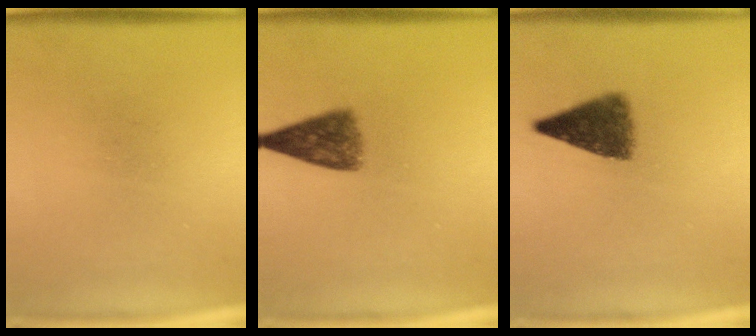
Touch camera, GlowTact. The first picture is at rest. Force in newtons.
{"total": 5.9}
{"total": 6.4}